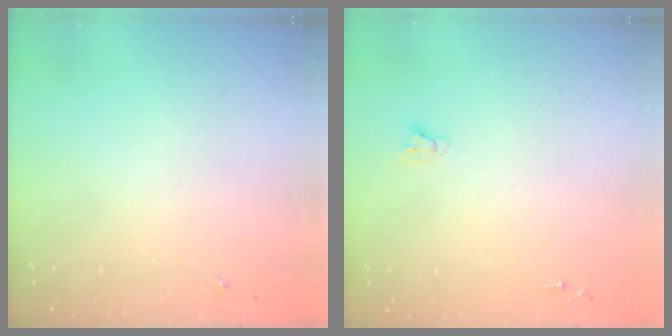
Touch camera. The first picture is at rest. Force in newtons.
{"total": 2.4, "press": 2.4, "slide": 0.2}